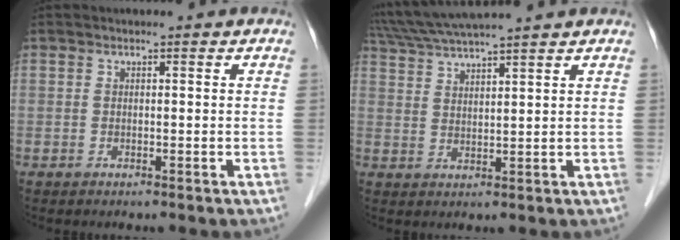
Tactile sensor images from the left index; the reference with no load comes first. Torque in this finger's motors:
{"motor_torque": [0.20, -0.36, 0.69, 0.20]}